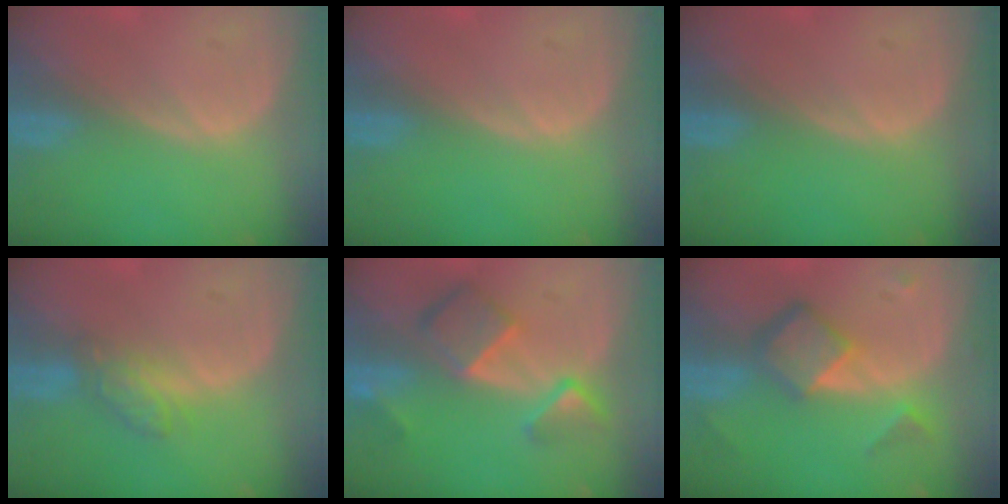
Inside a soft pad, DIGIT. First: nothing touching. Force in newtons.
{"total": 0.0}
{"total": 0.0}
{"total": 4.2, "press": 4.1, "slide": 0.7}
{"total": 7.9, "press": 6.8, "slide": 3.9}
{"total": 6.9, "press": 5.9, "slide": 3.5}